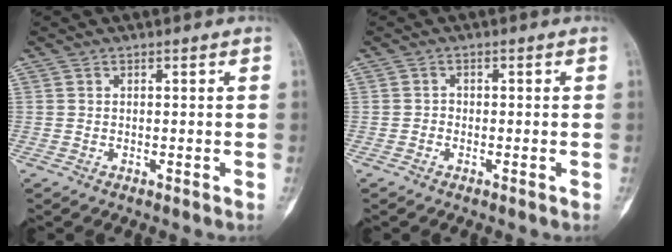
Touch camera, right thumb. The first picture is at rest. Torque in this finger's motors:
{"motor_torque": [0.66, -0.04, 0.10, -0.50, 0.03]}